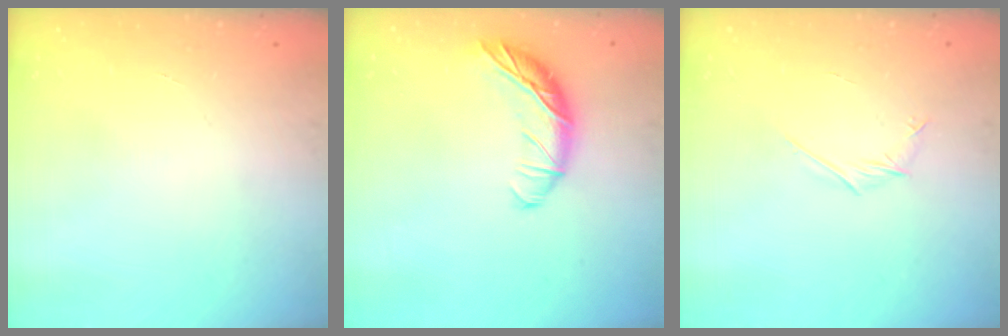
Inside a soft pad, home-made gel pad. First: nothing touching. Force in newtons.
{"total": 12.9, "press": 12.9, "slide": 0.5}
{"total": 3.2, "press": 3.0, "slide": 0.9}